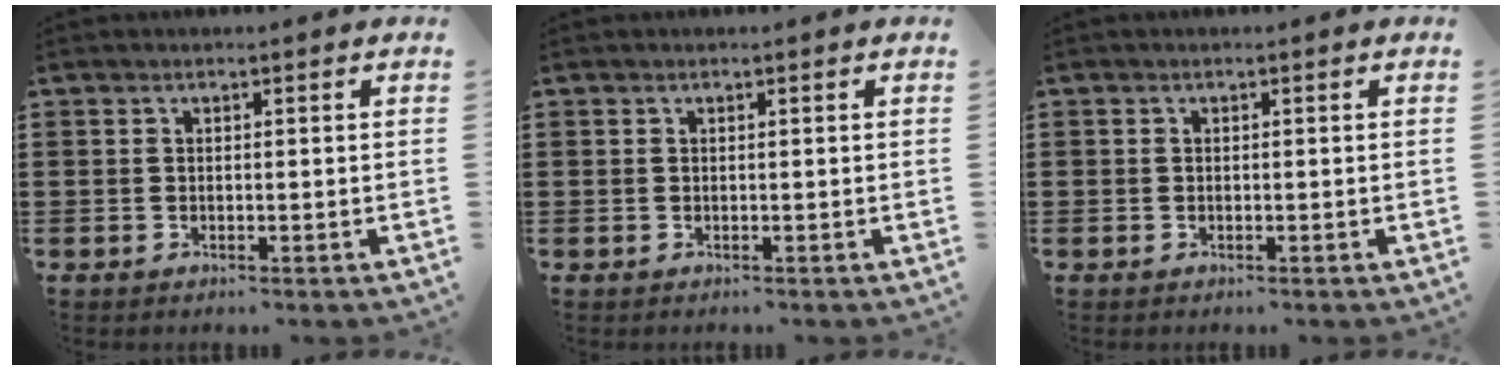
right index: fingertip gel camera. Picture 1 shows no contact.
{"total": 0.0}
{"total": 0.0}